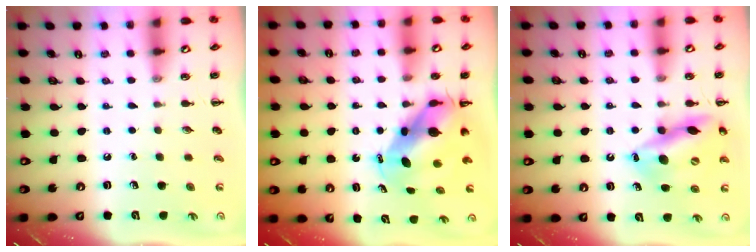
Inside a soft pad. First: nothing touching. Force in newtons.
{"total": 7.5, "press": 7.2, "slide": 2.2}
{"total": 16.0, "press": 15.7, "slide": 3.1}